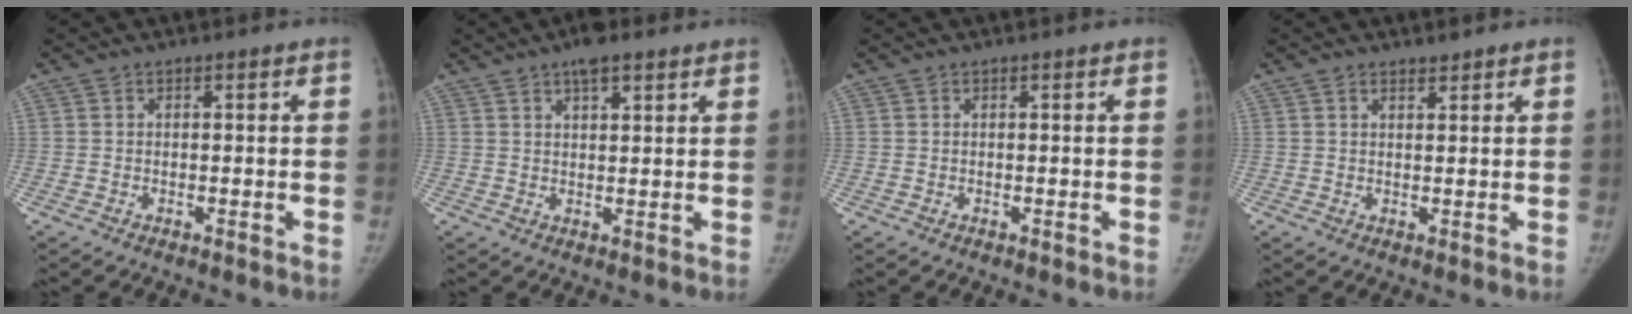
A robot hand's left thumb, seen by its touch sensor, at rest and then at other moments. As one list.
[{"total": 5.1, "force": [3.4, 1.8, 3.3], "torque": [-0.041, -0.008, 0.052]}, {"total": 0.0}, {"total": 1.5, "force": [1.4, 0.5, 0.5], "torque": [-0.002, -0.011, 0.023]}]